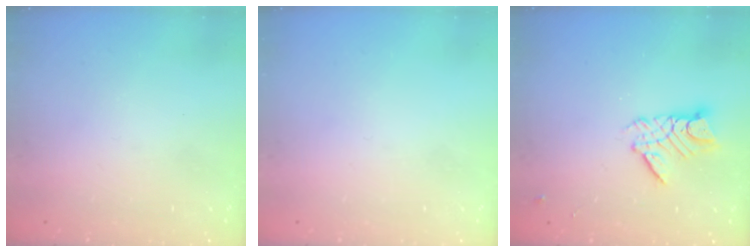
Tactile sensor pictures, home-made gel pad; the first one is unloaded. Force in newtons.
{"total": 0.0}
{"total": 9.6, "press": 9.5, "slide": 0.8}